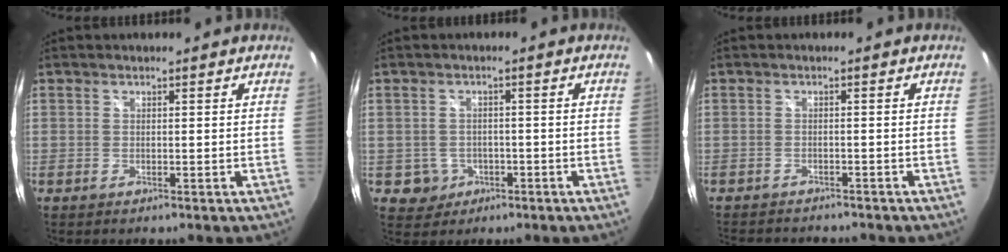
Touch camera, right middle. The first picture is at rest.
{"total": 4.2, "force": [-1.4, 3.9, 0.7], "torque": [-0.025, 0.006, -0.013]}
{"total": 6.3, "force": [-5.8, 1.6, 1.8], "torque": [-0.046, -0.014, -0.086]}